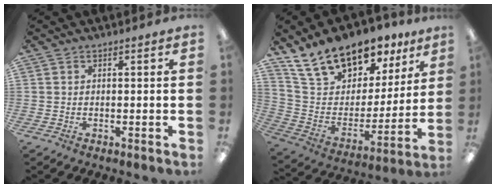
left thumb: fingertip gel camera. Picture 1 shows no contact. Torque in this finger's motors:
{"motor_torque": [0.47, 0.49, 1.51, -1.26, 0.18]}